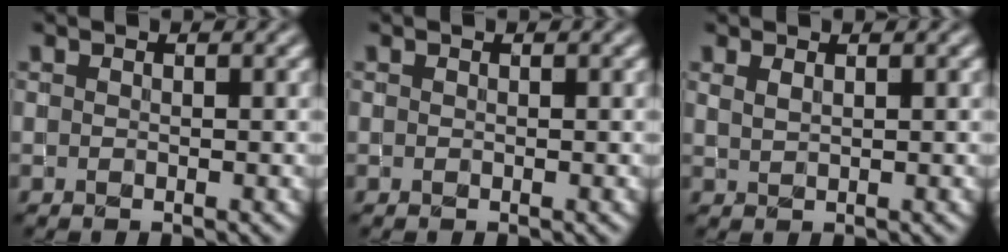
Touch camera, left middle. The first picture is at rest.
{"total": 0.0}
{"total": 1.0, "force": [0.7, 0.3, 0.6], "torque": [-0.016, 0.000, 0.016]}